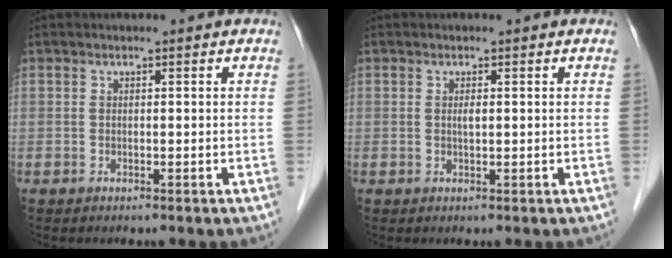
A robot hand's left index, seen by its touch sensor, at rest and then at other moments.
{"total": 0.9, "force": [0.2, 0.2, 0.8], "torque": [-0.018, -0.001, 0.003]}